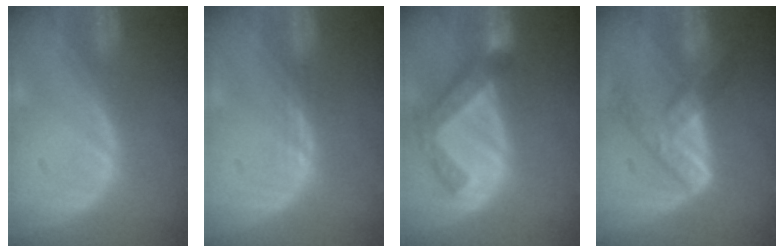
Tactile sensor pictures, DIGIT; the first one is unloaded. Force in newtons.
{"total": 1.0, "press": 0.8, "slide": 0.7}
{"total": 6.2, "press": 6.0, "slide": 1.4}
{"total": 7.2, "press": 6.2, "slide": 3.8}